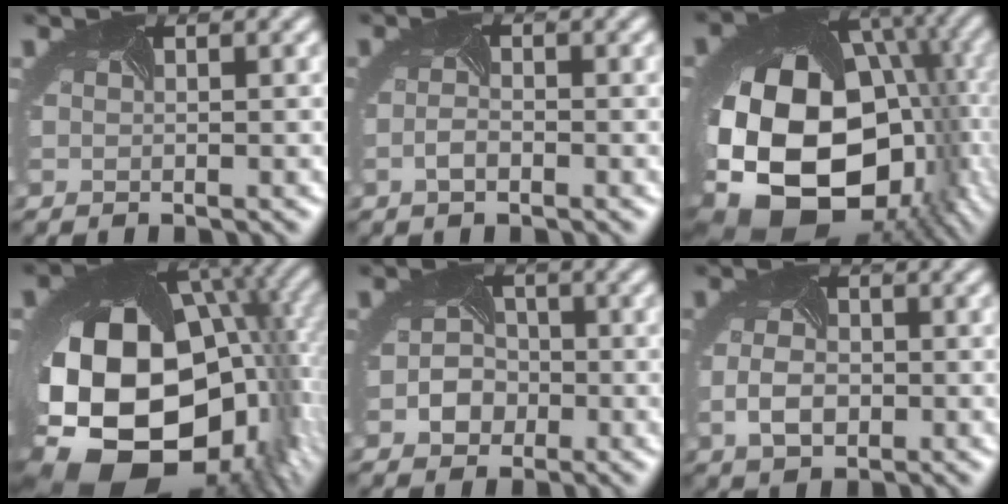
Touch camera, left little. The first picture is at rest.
{"total": 1.4, "force": [-1.3, 0.2, 0.5], "torque": [-0.023, -0.003, -0.018]}
{"total": 19.8, "force": [-4.3, 13.9, 13.5], "torque": [-0.255, -0.053, -0.038]}
{"total": 20.2, "force": [-3.6, 13.7, 14.3], "torque": [-0.275, -0.061, -0.030]}
{"total": 2.8, "force": [-1.5, 2.2, 0.8], "torque": [-0.014, -0.003, -0.023]}
{"total": 3.0, "force": [-1.1, 2.0, 1.9], "torque": [-0.048, -0.004, -0.014]}